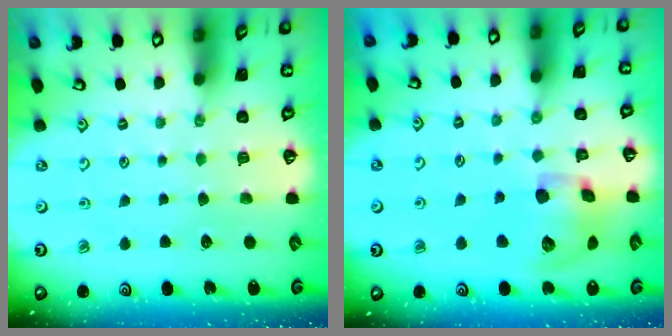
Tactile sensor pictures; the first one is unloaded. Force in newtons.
{"total": 14.4, "press": 14.2, "slide": 2.1}